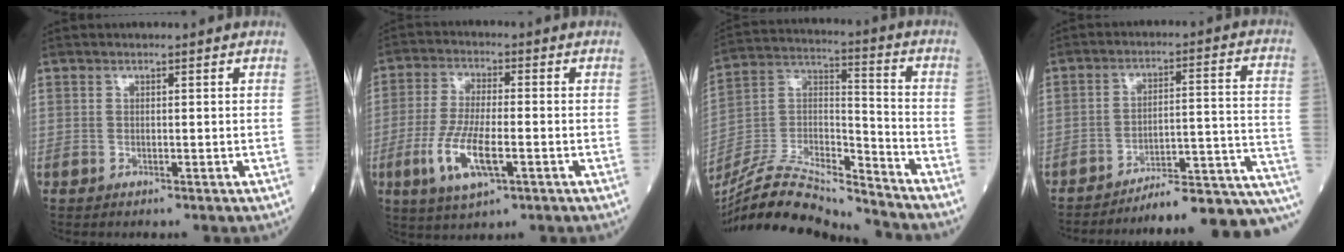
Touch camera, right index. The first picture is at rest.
{"total": 9.9, "force": [-3.3, 2.7, 9.0], "torque": [-0.191, -0.011, -0.057]}
{"total": 20.1, "force": [-18.9, 1.5, 6.7], "torque": [-0.146, 0.012, -0.336]}
{"total": 17.7, "force": [-16.1, 0.2, 7.4], "torque": [-0.039, 0.034, -0.218]}